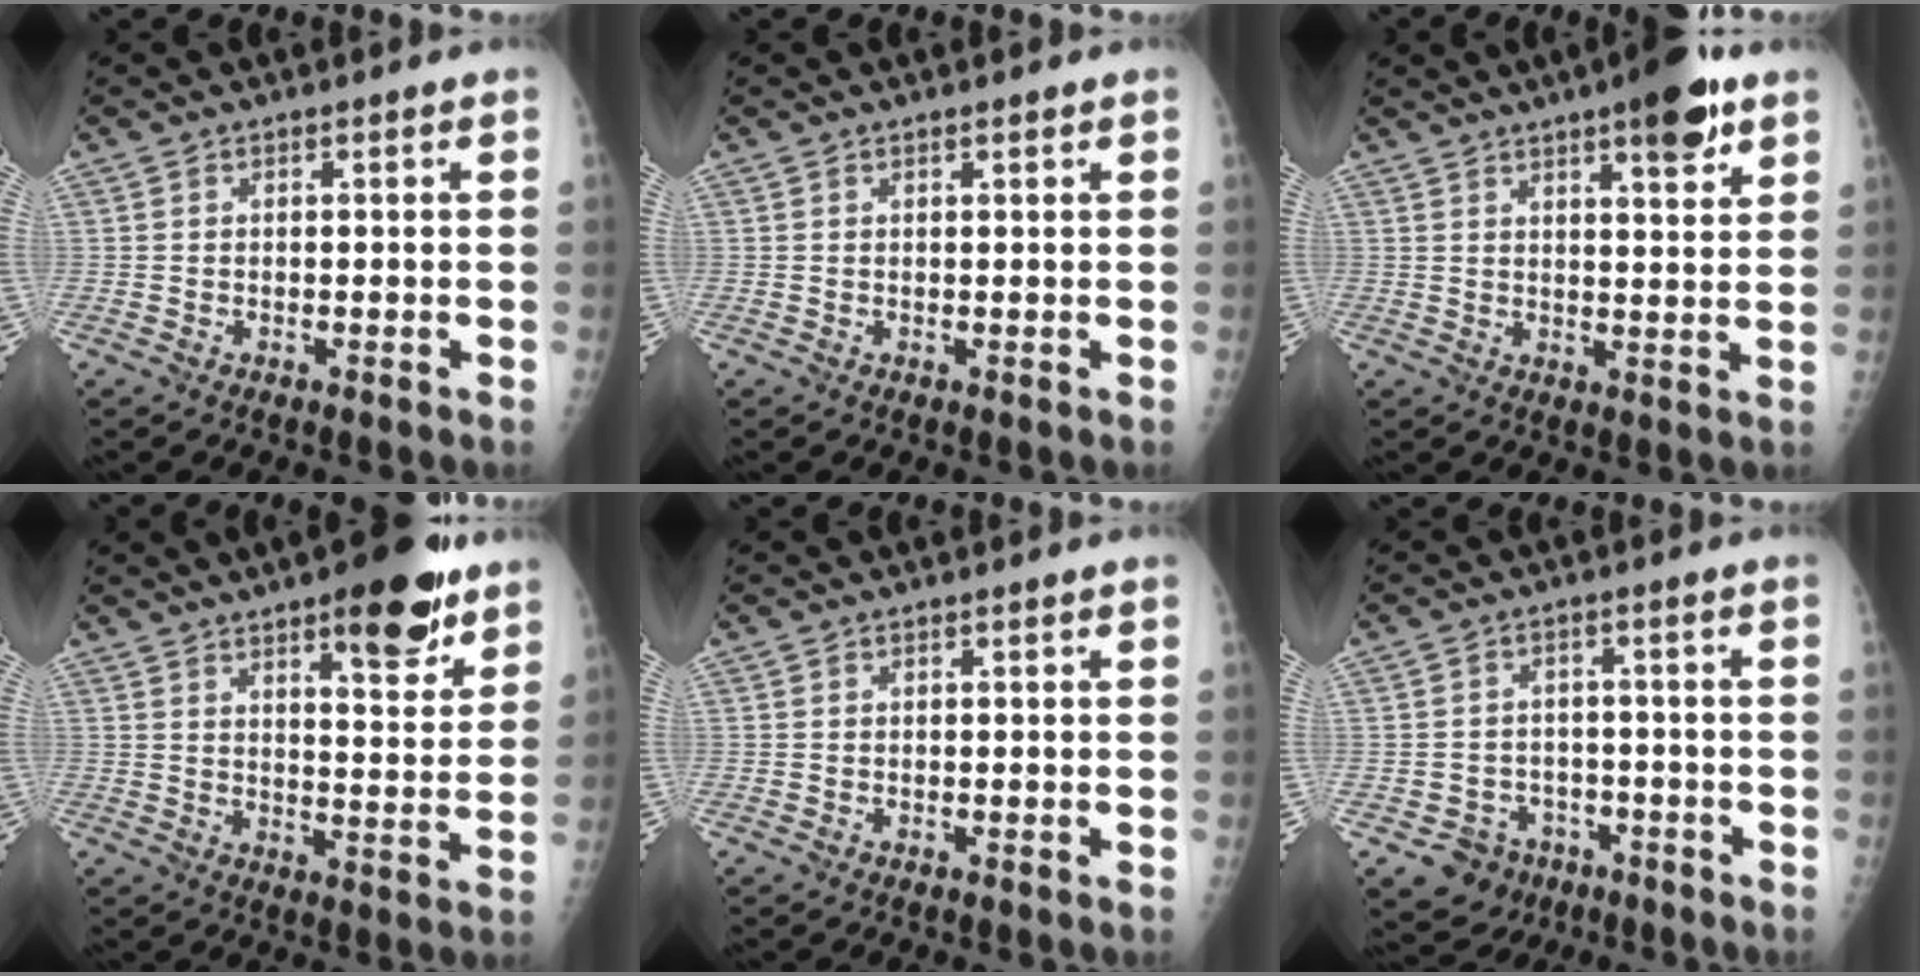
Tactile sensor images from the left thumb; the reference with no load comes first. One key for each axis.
{"total": 0.6, "fx": 0.5, "fy": 0.1, "fz": 0.4, "tx": -0.007, "ty": -0.002, "tz": 0.008}
{"total": 9.7, "fx": 5.8, "fy": 2.4, "fz": 7.4, "tx": -0.089, "ty": -0.026, "tz": 0.078}
{"total": 13.8, "fx": 8.5, "fy": 4.3, "fz": 9.9, "tx": -0.104, "ty": -0.045, "tz": 0.119}
{"total": 0.0}
{"total": 7.4, "fx": -3.8, "fy": 6.2, "fz": 1.4, "tx": -0.011, "ty": 0.030, "tz": -0.046}